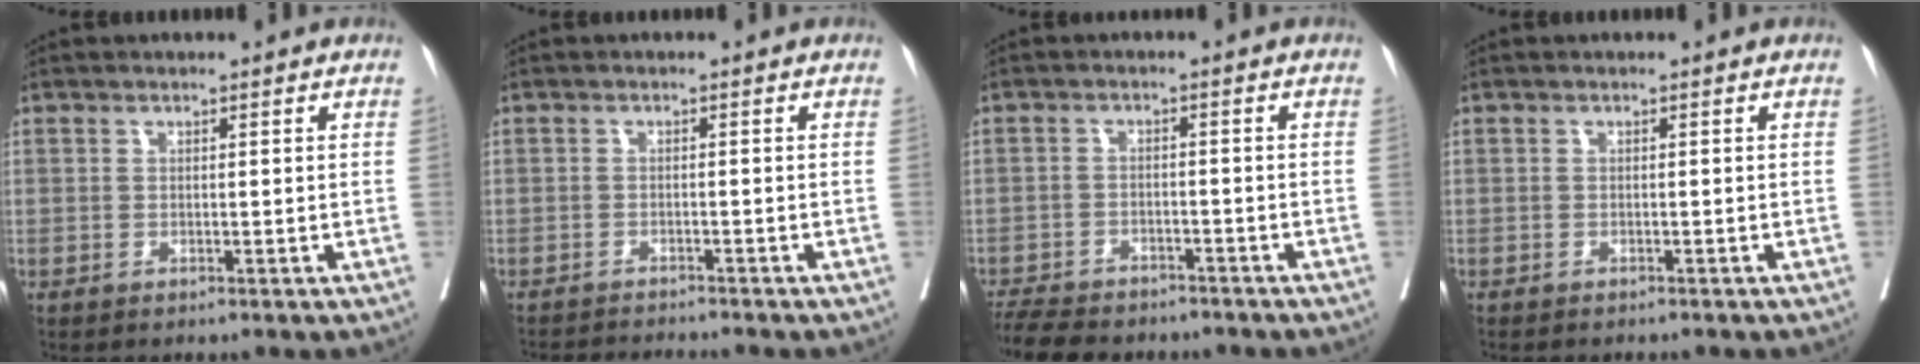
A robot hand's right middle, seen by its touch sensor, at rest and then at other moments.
{"total": 5.3, "force": [-5.2, -0.5, 1.2], "torque": [-0.008, -0.013, -0.081]}
{"total": 11.0, "force": [-9.7, 3.4, 4.1], "torque": [-0.085, -0.007, -0.140]}
{"total": 3.0, "force": [-2.7, 0.6, 1.2], "torque": [-0.018, -0.005, -0.032]}